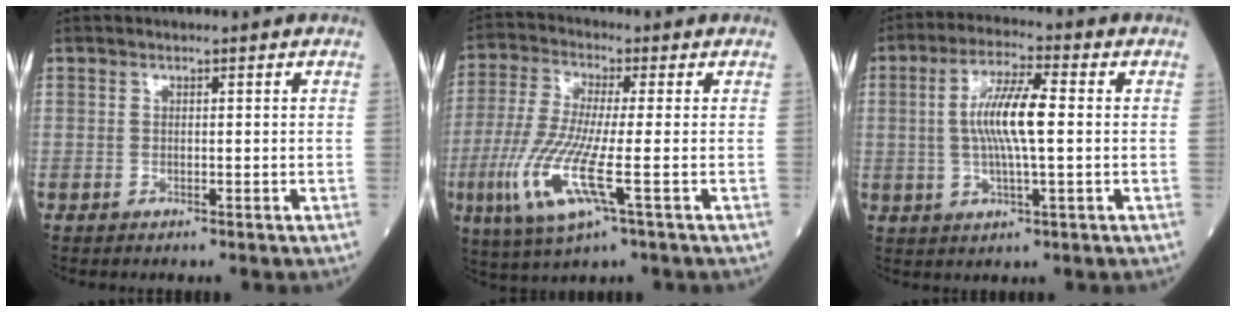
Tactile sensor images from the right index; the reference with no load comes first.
{"total": 11.6, "force": [-3.4, 1.2, 11.0], "torque": [-0.244, -0.024, -0.071]}
{"total": 9.1, "force": [0.5, 1.1, 9.0], "torque": [-0.176, 0.006, 0.006]}